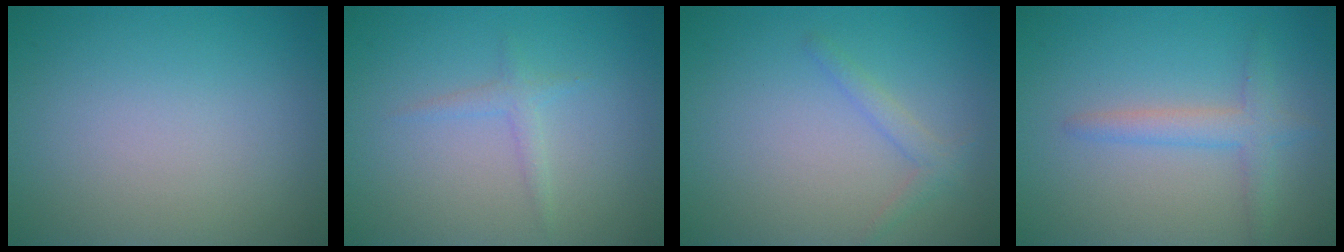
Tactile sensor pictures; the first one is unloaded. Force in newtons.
{"total": 1.1, "press": 1.1, "slide": 0.1}
{"total": 1.4, "press": 1.4, "slide": 0.1}
{"total": 2.4, "press": 2.4, "slide": 0.2}